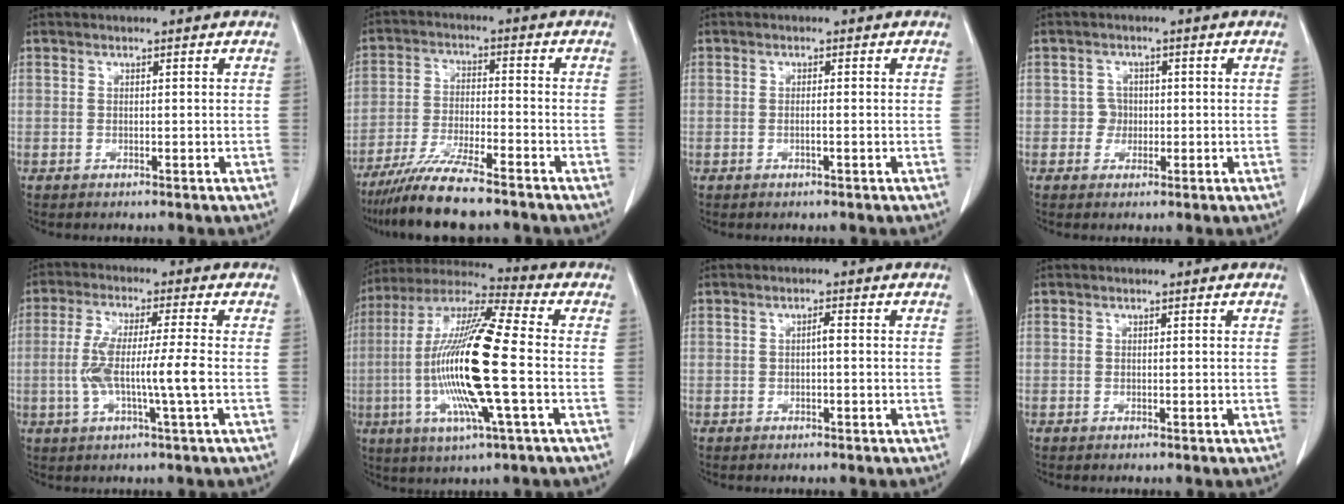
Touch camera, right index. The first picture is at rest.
{"total": 10.6, "force": [-8.8, 0.6, 5.9], "torque": [-0.103, -0.029, -0.152]}
{"total": 0.8, "force": [-0.2, -0.1, 0.8], "torque": [-0.015, 0.002, -0.001]}
{"total": 2.0, "force": [-0.3, 2.0, 0.2], "torque": [0.004, 0.008, -0.008]}
{"total": 8.5, "force": [-1.3, -0.2, 8.4], "torque": [-0.168, 0.004, -0.024]}
{"total": 18.7, "force": [-2.7, 1.0, 18.5], "torque": [-0.377, -0.008, -0.058]}
{"total": 1.1, "force": [-0.1, 0.1, 1.1], "torque": [-0.017, 0.003, -0.002]}
{"total": 0.0}